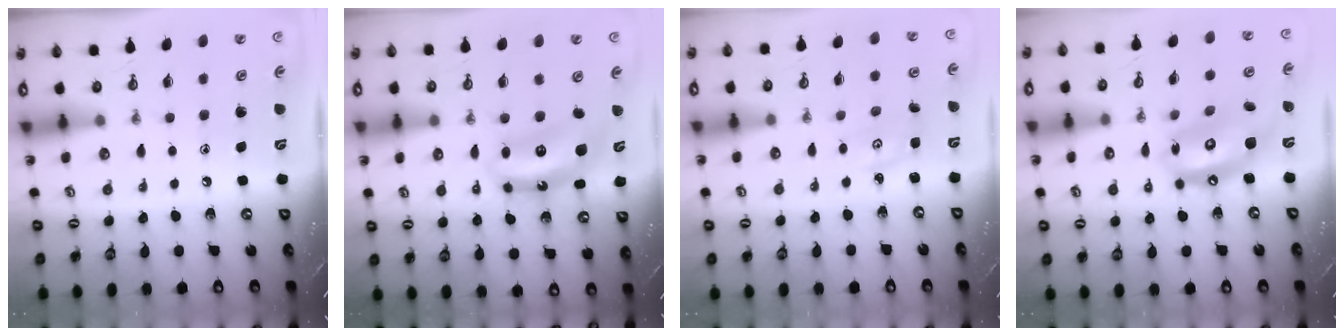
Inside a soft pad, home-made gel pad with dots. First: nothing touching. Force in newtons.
{"total": 7.0, "press": 7.0, "slide": 0.8}
{"total": 2.3, "press": 2.3, "slide": 0.3}
{"total": 14.6, "press": 14.5, "slide": 1.4}